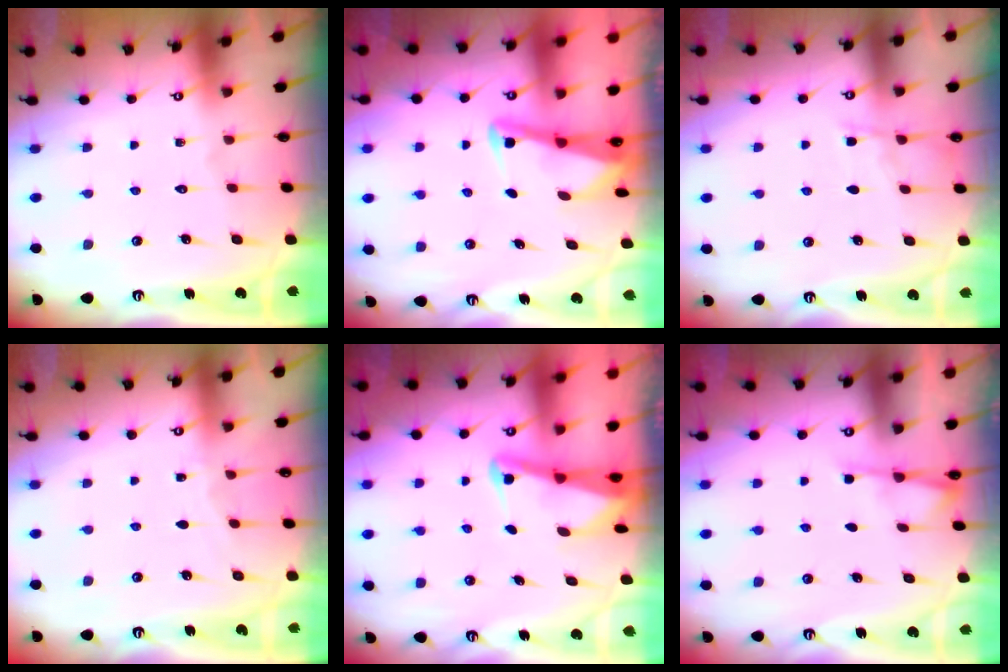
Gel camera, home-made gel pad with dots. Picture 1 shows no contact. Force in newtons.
{"total": 3.0, "press": 3.0, "slide": 0.4}
{"total": 4.3, "press": 4.2, "slide": 0.6}
{"total": 2.9, "press": 2.8, "slide": 0.3}
{"total": 2.5, "press": 2.4, "slide": 0.6}
{"total": 2.4, "press": 2.4, "slide": 0.5}